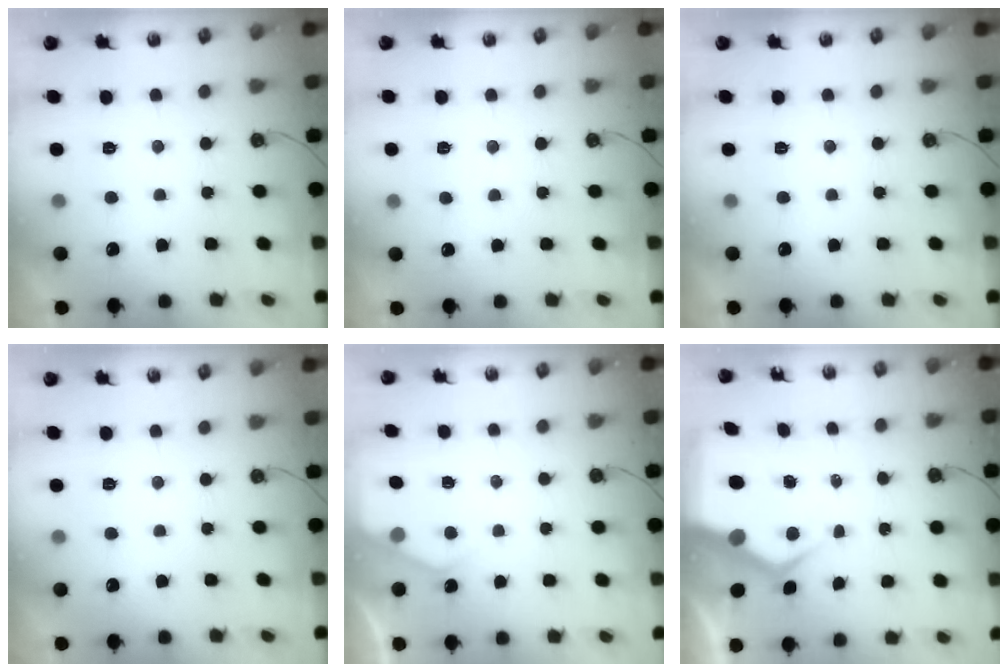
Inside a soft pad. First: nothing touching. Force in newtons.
{"total": 2.1, "press": 2.1, "slide": 0.3}
{"total": 0.0}
{"total": 0.0}
{"total": 3.9, "press": 3.9, "slide": 0.5}
{"total": 8.4, "press": 8.3, "slide": 1.2}